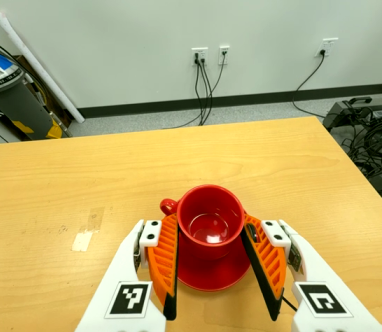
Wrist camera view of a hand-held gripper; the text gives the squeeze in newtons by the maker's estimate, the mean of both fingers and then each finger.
{"total": 1.0, "left": 2.1, "right": 0.0}